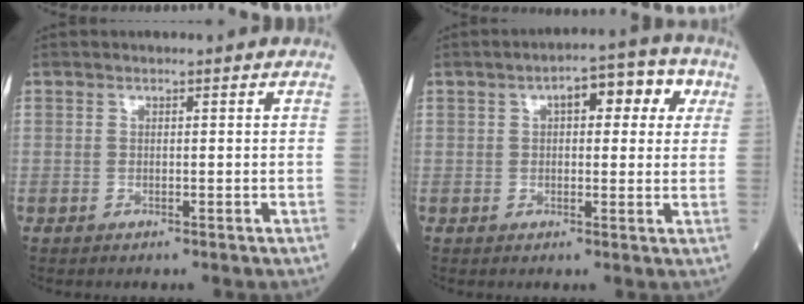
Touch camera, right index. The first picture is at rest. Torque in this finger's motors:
{"motor_torque": [0.52, 0.17, 0.17, 0.06]}